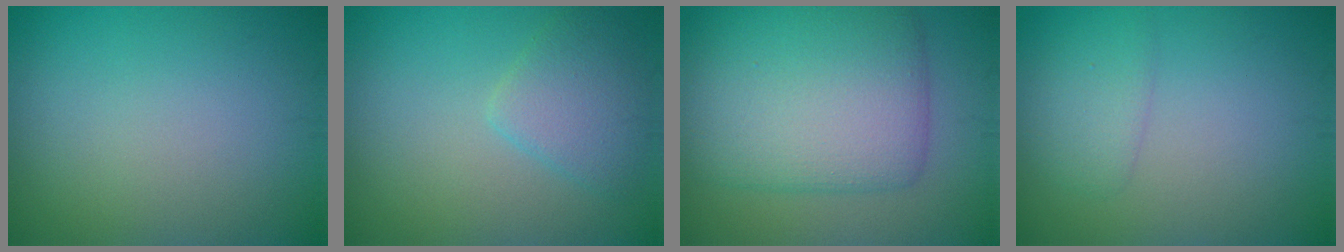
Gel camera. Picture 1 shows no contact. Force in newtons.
{"total": 2.8, "press": 2.8, "slide": 0.2}
{"total": 8.4, "press": 8.3, "slide": 0.3}
{"total": 1.9, "press": 1.9, "slide": 0.1}